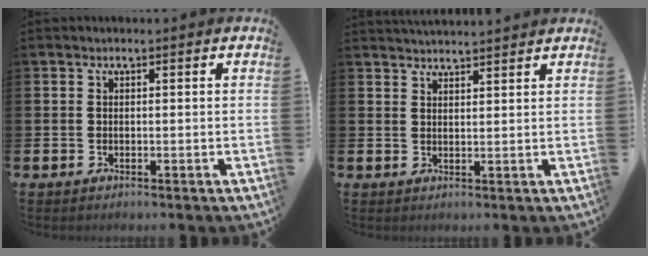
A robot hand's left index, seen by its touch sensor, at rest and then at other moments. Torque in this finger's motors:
{"motor_torque": [-0.32, -1.13, 0.40, 0.10]}